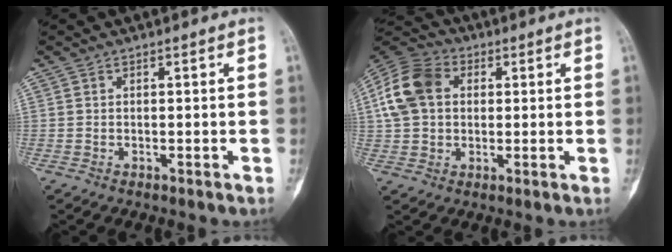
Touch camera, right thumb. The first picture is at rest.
{"total": 12.5, "force": [2.5, 9.3, 8.0], "torque": [-0.147, 0.024, 0.036]}